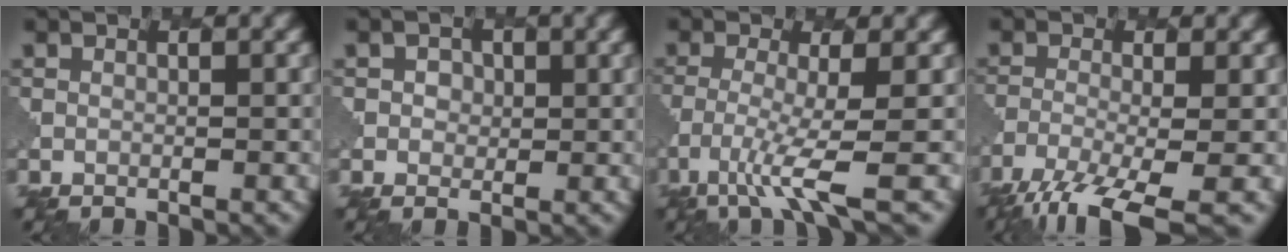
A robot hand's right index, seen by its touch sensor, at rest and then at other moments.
{"total": 1.8, "force": [0.4, 1.6, 0.5], "torque": [0.002, 0.000, 0.005]}
{"total": 4.4, "force": [-2.1, 0.6, 3.8], "torque": [-0.080, -0.012, -0.050]}
{"total": 7.7, "force": [-5.0, 1.9, 5.5], "torque": [-0.099, -0.016, -0.099]}